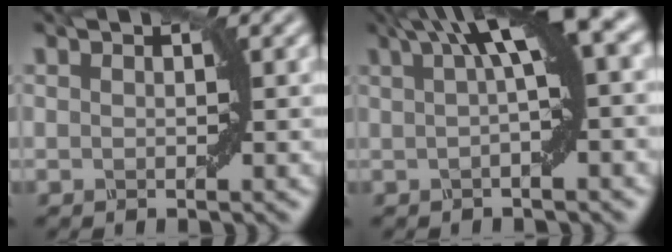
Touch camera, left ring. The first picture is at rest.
{"total": 8.3, "force": [2.8, 2.0, 7.5], "torque": [-0.090, 0.027, 0.040]}